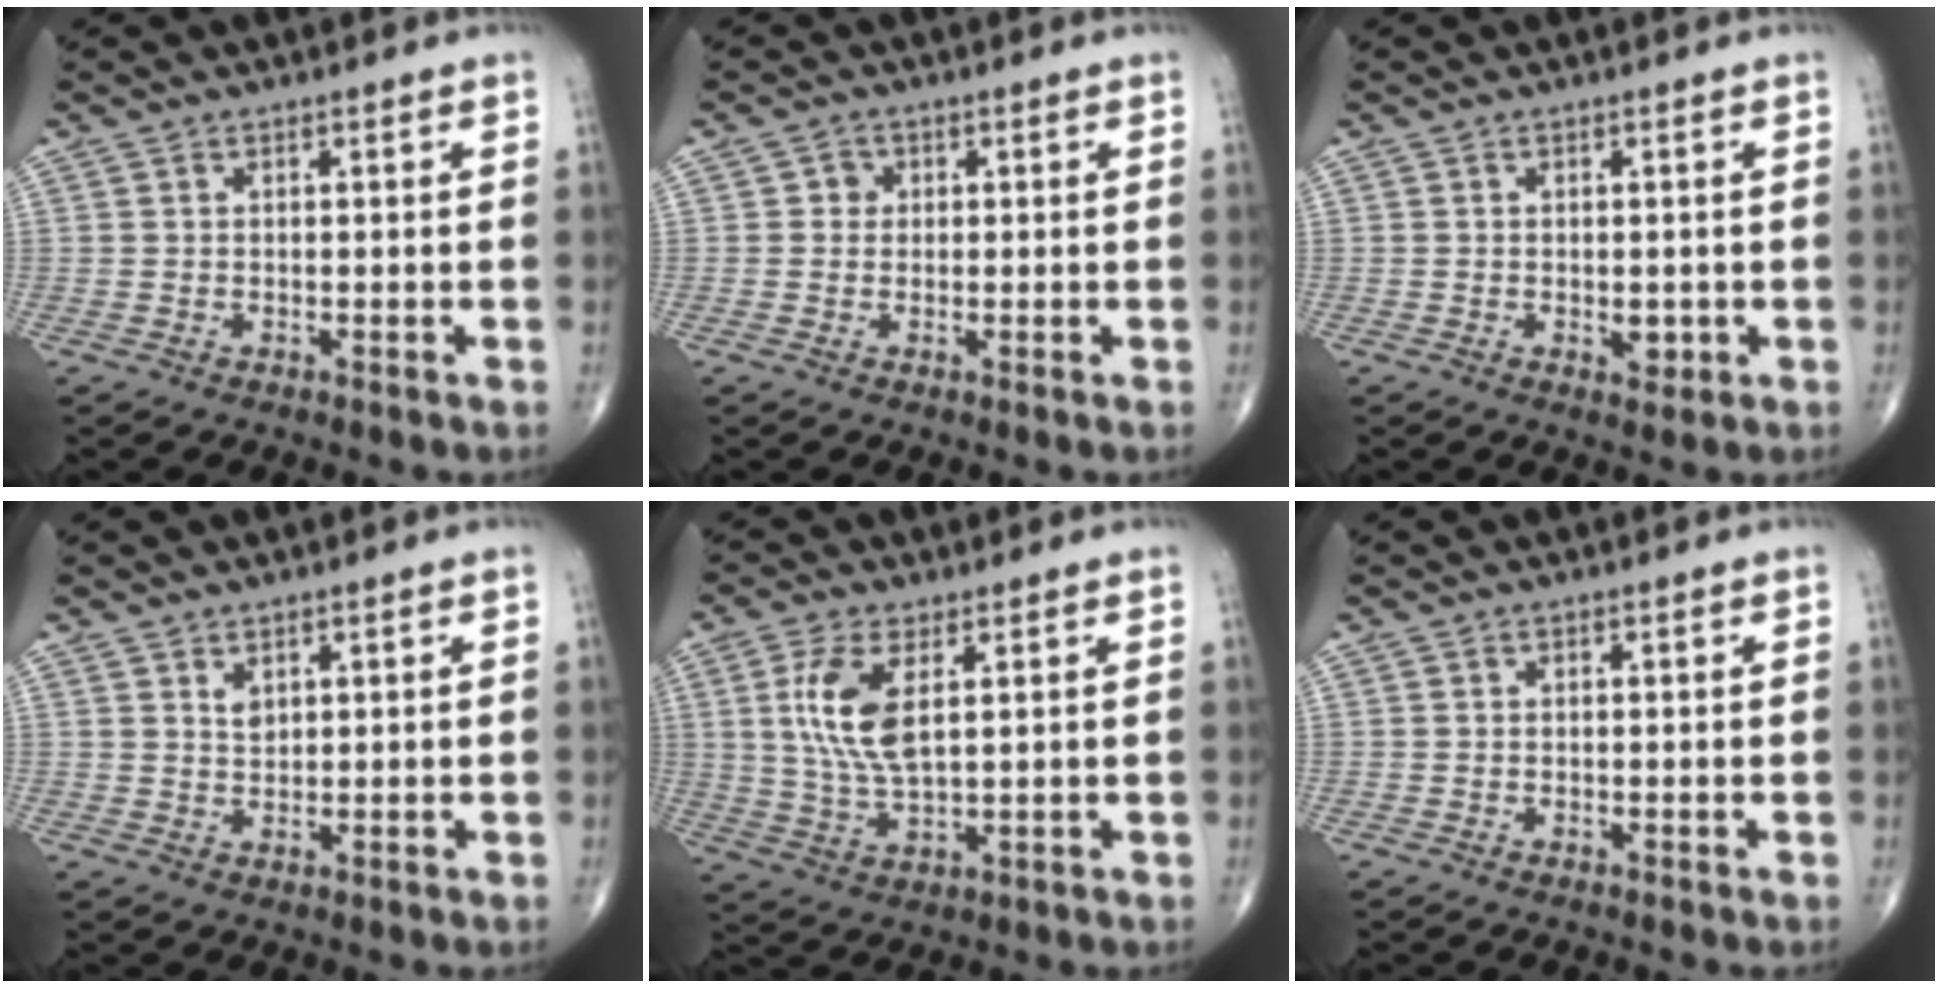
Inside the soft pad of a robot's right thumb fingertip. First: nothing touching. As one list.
[{"total": 1.8, "force": [0.2, 1.7, 0.6], "torque": [0.003, 0.004, -0.002]}, {"total": 2.4, "force": [-0.4, 1.5, 1.9], "torque": [-0.016, -0.002, -0.003]}, {"total": 1.7, "force": [1.1, 1.0, 1.0], "torque": [-0.012, -0.007, 0.024]}, {"total": 9.3, "force": [2.5, 3.9, 8.1], "torque": [-0.176, -0.011, 0.054]}, {"total": 0.0}]